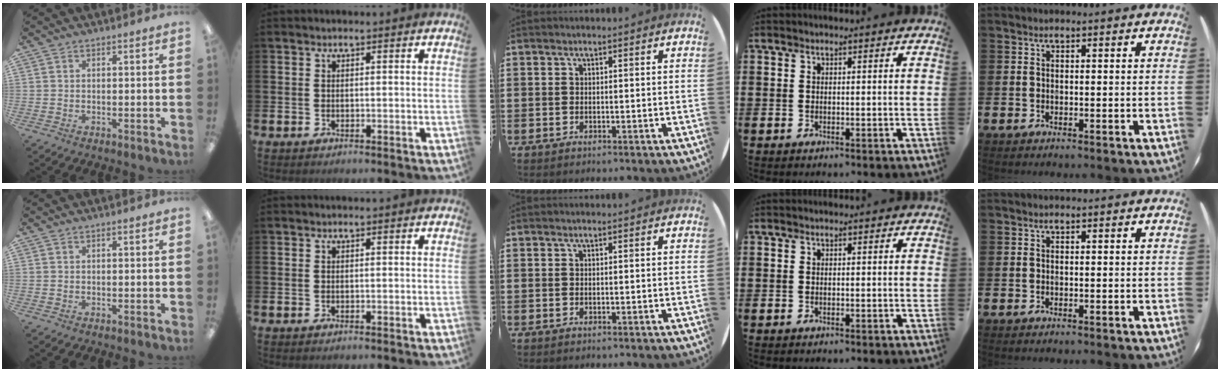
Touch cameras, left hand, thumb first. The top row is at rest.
{}